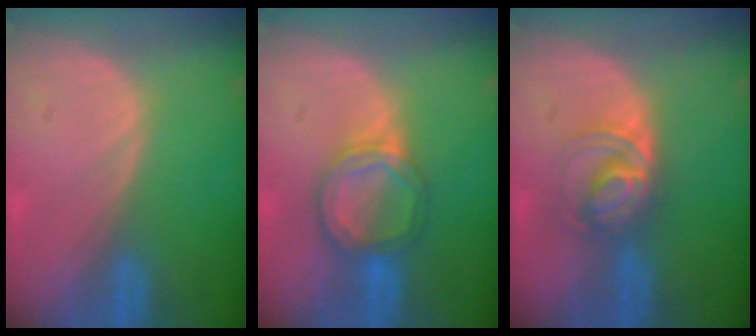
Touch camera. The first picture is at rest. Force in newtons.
{"total": 6.1, "press": 5.5, "slide": 2.7}
{"total": 5.9, "press": 5.5, "slide": 2.1}